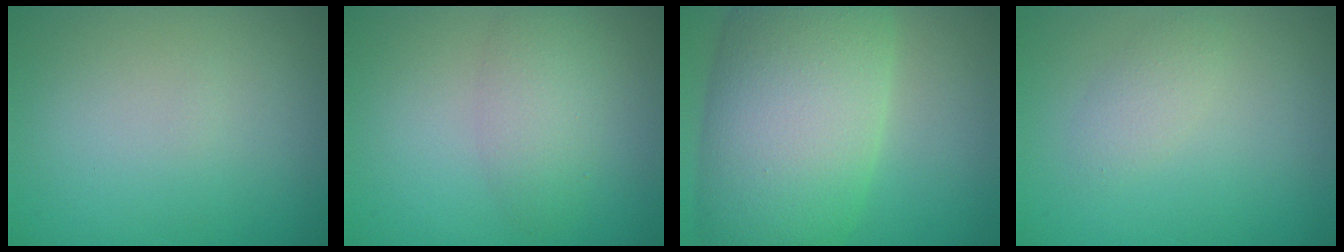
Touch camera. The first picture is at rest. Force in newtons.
{"total": 3.0, "press": 3.0, "slide": 0.1}
{"total": 12.4, "press": 12.4, "slide": 0.5}
{"total": 1.5, "press": 1.5, "slide": 0.1}